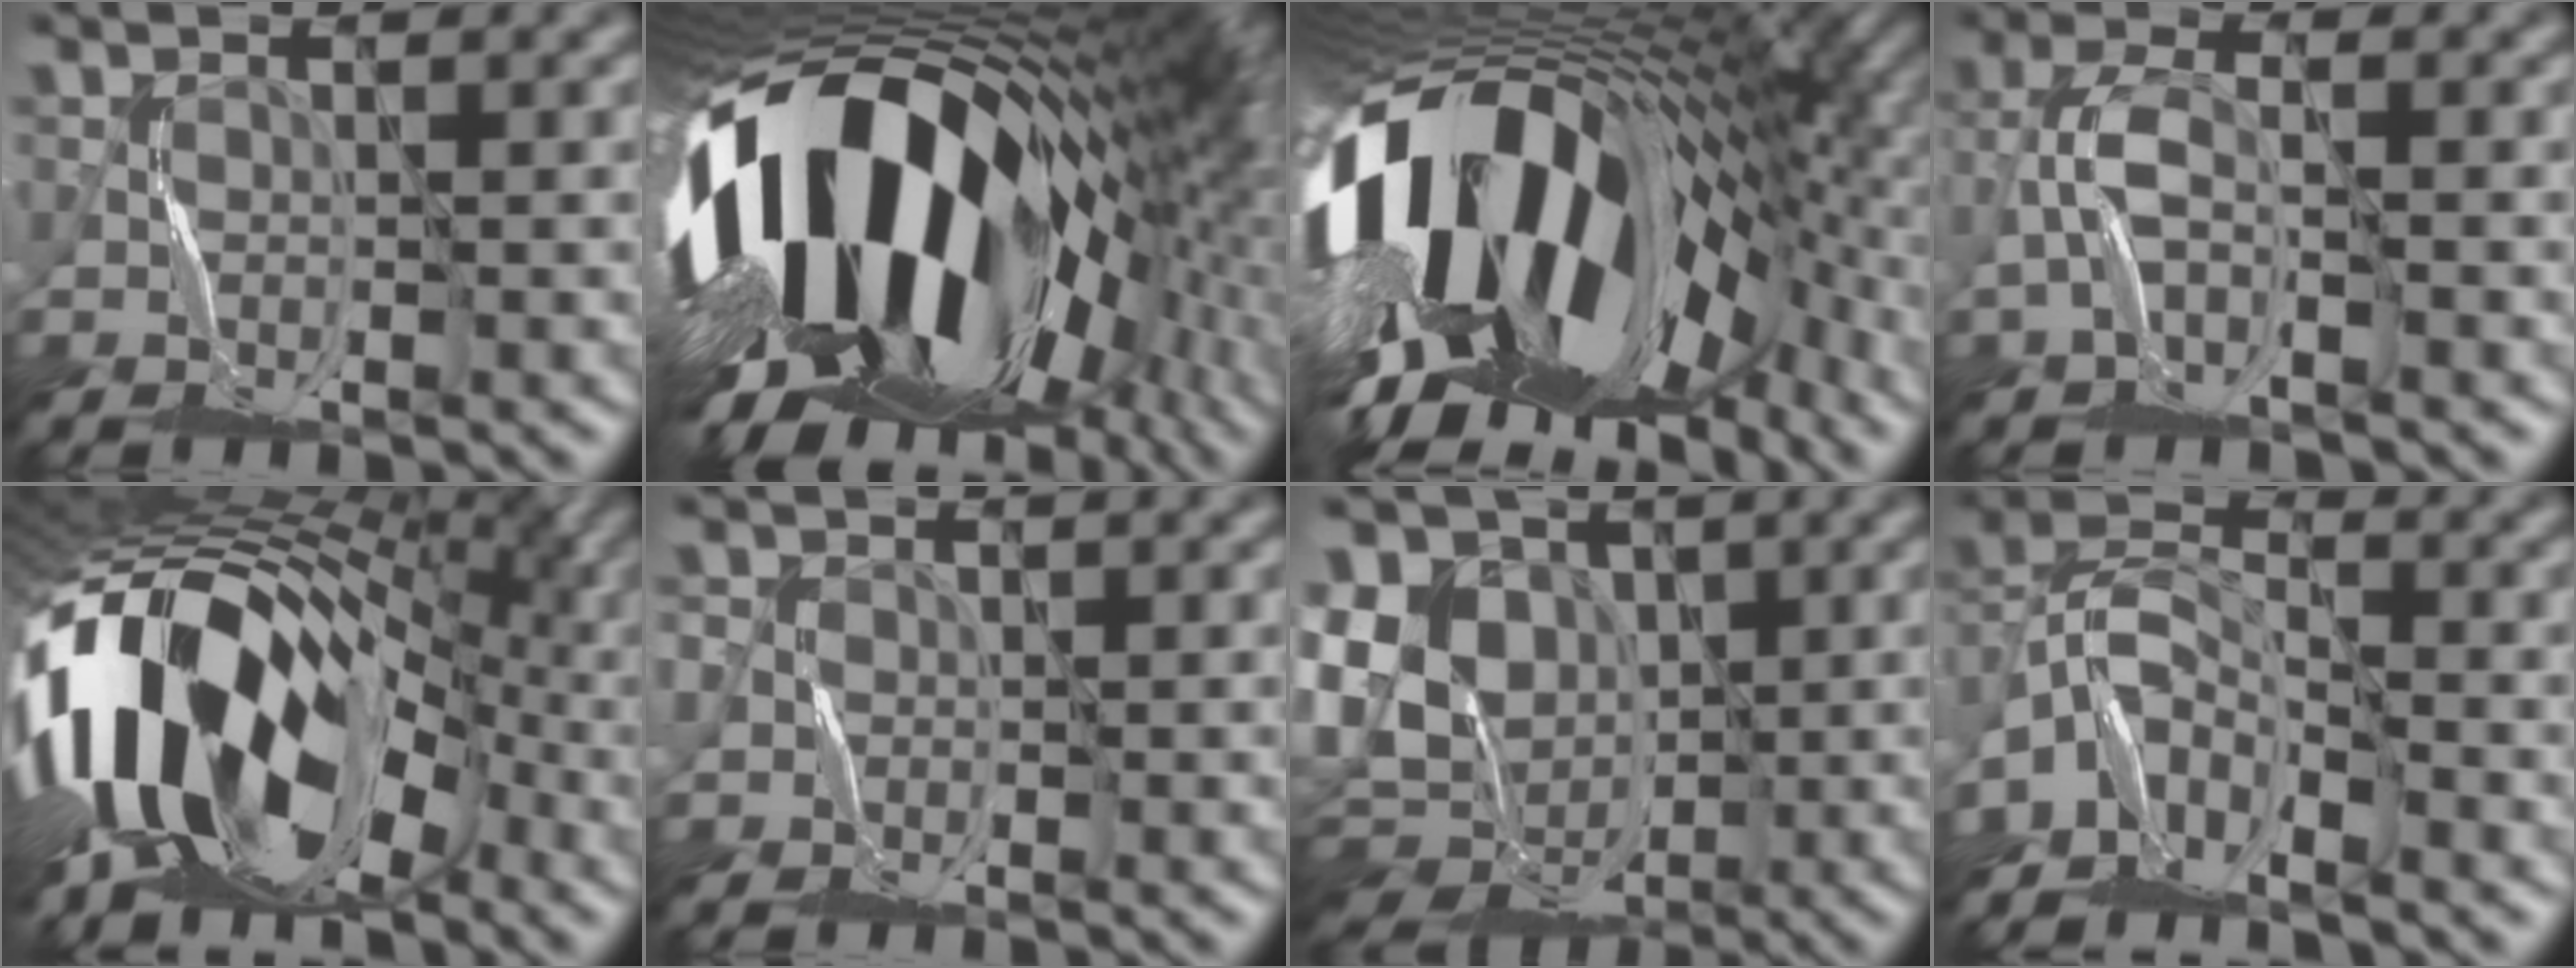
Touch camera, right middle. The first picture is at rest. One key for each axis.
{"total": 19.3, "fx": -1.8, "fy": 11.7, "fz": 15.2, "tx": -0.264, "ty": -0.019, "tz": -0.033}
{"total": 20.4, "fx": -3.2, "fy": 10.6, "fz": 17.2, "tx": -0.326, "ty": -0.048, "tz": -0.053}
{"total": 2.6, "fx": -1.6, "fy": 0.8, "fz": 1.9, "tx": -0.046, "ty": 0.010, "tz": -0.038}
{"total": 16.7, "fx": -4.3, "fy": 9.7, "fz": 12.8, "tx": -0.216, "ty": 0.012, "tz": -0.089}
{"total": 1.3, "fx": -0.2, "fy": 1.3, "fz": 0.1, "tx": 0.001, "ty": 0.002, "tz": -0.008}
{"total": 14.0, "fx": -0.2, "fy": 10.9, "fz": 8.8, "tx": -0.181, "ty": -0.002, "tz": -0.001}
{"total": 5.0, "fx": -4.3, "fy": 1.9, "fz": 1.7, "tx": -0.031, "ty": 0.003, "tz": -0.099}